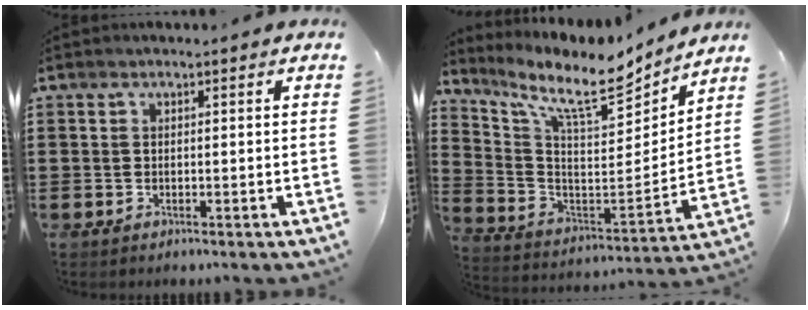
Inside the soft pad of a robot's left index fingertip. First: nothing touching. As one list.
[{"total": 10.8, "force": [8.6, 2.4, 6.0], "torque": [-0.140, -0.060, 0.141]}]